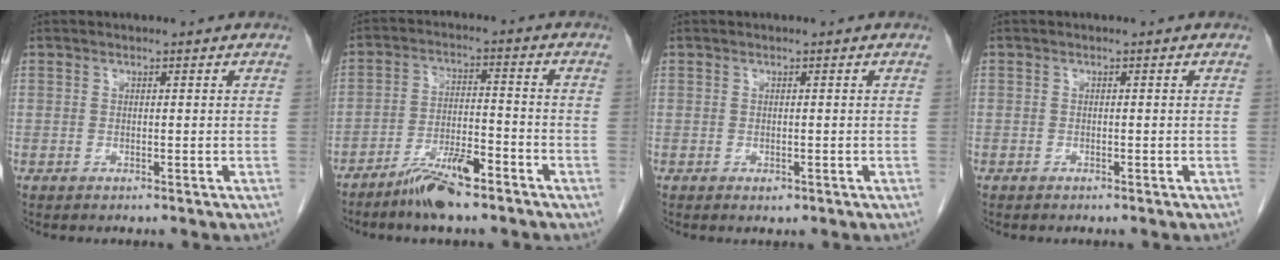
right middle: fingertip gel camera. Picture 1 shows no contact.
{"total": 7.7, "force": [-5.6, 1.6, 5.1], "torque": [-0.095, -0.004, -0.102]}
{"total": 0.7, "force": [-0.3, 0.4, 0.5], "torque": [-0.006, 0.000, -0.001]}
{"total": 0.5, "force": [-0.4, 0.3, 0.0], "torque": [-0.006, 0.002, -0.010]}